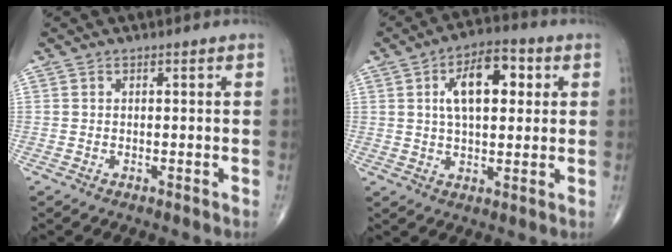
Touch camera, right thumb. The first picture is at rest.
{"total": 11.7, "force": [3.0, 5.9, 9.7], "torque": [-0.133, 0.009, 0.044]}